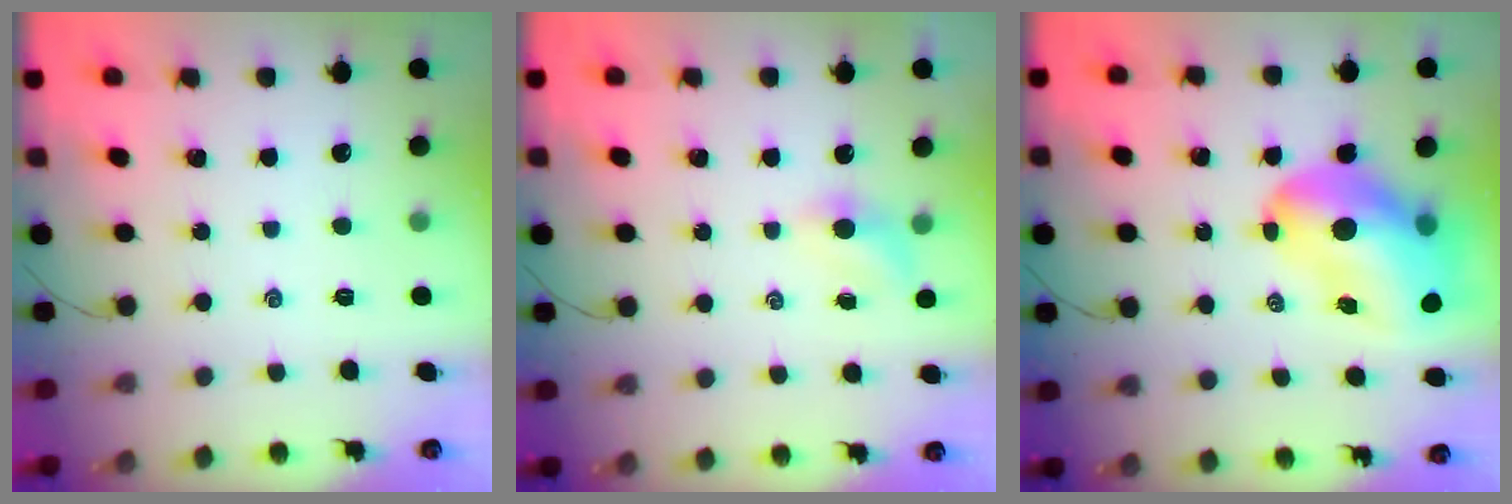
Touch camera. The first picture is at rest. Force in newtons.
{"total": 3.8, "press": 3.6, "slide": 1.1}
{"total": 16.9, "press": 16.2, "slide": 4.9}